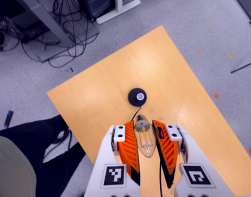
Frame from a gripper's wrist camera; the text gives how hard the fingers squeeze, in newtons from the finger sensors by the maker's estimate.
{"total": 19.7, "left": 21.3, "right": 18.1}